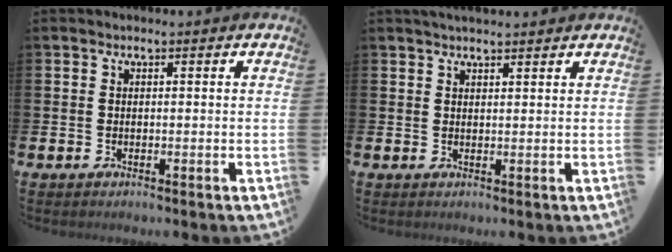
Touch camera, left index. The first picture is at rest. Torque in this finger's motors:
{"motor_torque": [0.33, -0.84, 0.34, 0.18]}